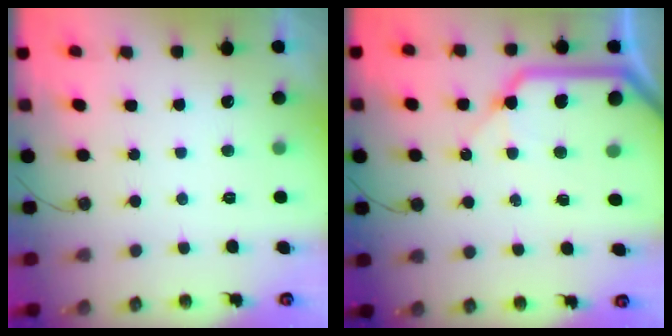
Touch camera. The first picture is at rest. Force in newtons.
{"total": 15.8, "press": 15.7, "slide": 2.0}